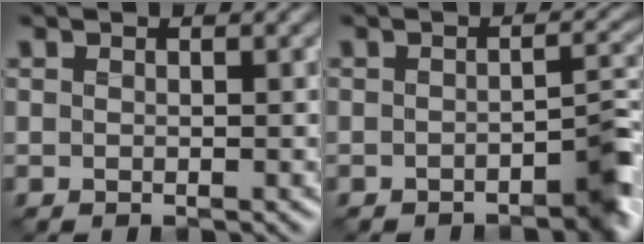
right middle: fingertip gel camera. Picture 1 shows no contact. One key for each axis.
{"total": 4.4, "fx": -2.7, "fy": 1.6, "fz": 3.1, "tx": -0.030, "ty": 0.000, "tz": -0.044}